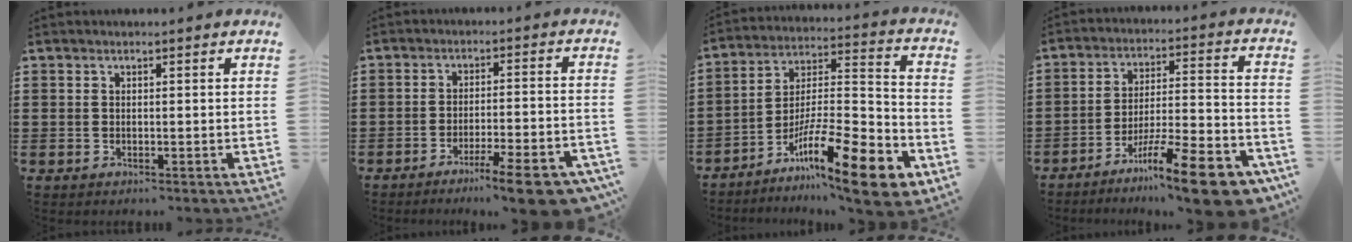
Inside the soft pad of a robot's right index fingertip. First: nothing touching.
{"total": 8.9, "force": [-6.7, 0.3, 5.8], "torque": [-0.085, 0.003, -0.118]}
{"total": 17.1, "force": [-11.1, 2.8, 12.8], "torque": [-0.211, 0.030, -0.191]}
{"total": 15.0, "force": [-11.1, 1.6, 10.0], "torque": [-0.142, 0.043, -0.191]}